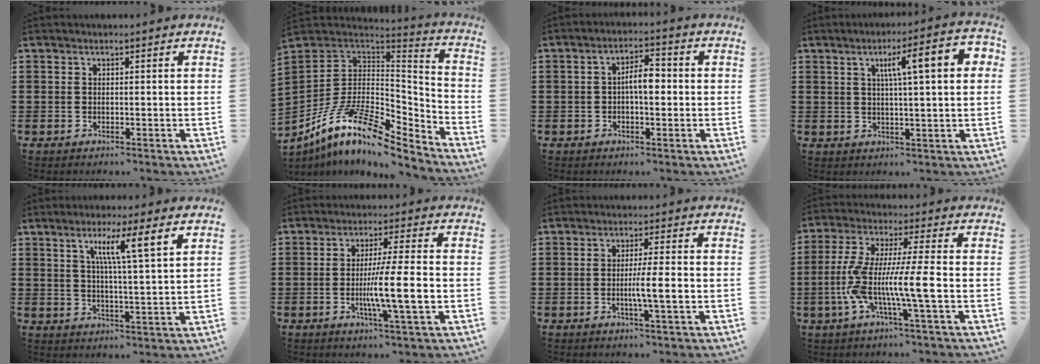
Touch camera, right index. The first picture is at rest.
{"total": 13.3, "force": [-7.7, 5.4, 9.3], "torque": [-0.190, 0.014, -0.145]}
{"total": 4.2, "force": [-0.2, 1.5, 3.9], "torque": [-0.072, 0.009, -0.007]}
{"total": 8.0, "force": [2.2, 1.6, 7.5], "torque": [-0.134, 0.000, 0.028]}
{"total": 7.1, "force": [3.2, 0.0, 6.3], "torque": [-0.124, 0.000, 0.048]}
{"total": 9.1, "force": [-1.8, 0.0, 8.9], "torque": [-0.162, -0.016, -0.036]}
{"total": 5.1, "force": [-1.0, -0.2, 5.0], "torque": [-0.086, -0.008, -0.020]}
{"total": 11.0, "force": [-3.0, 0.7, 10.6], "torque": [-0.233, -0.017, -0.068]}